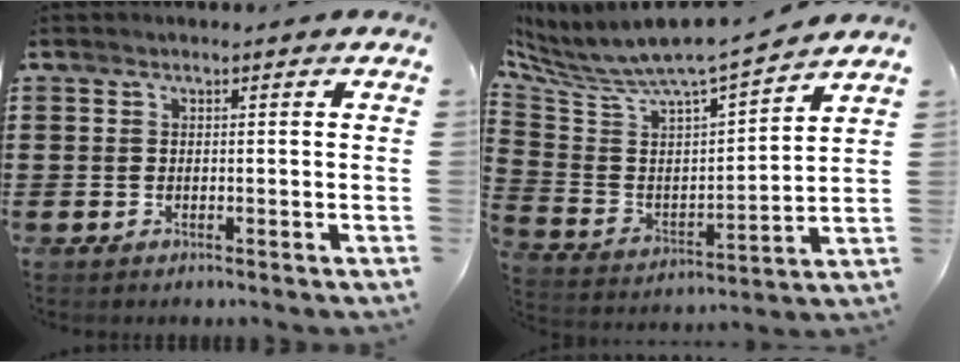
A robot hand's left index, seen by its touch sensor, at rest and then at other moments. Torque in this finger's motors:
{"motor_torque": [2.14, 0.00, 0.40, 0.14]}